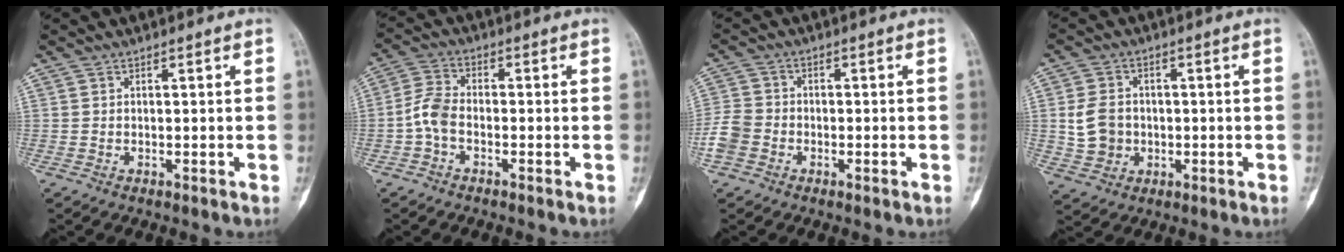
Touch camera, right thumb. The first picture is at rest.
{"total": 5.2, "force": [-1.7, 3.0, 3.9], "torque": [-0.085, 0.020, -0.042]}
{"total": 5.3, "force": [-2.1, 4.1, 2.6], "torque": [-0.051, 0.011, -0.049]}
{"total": 7.1, "force": [-0.1, 6.0, 3.8], "torque": [-0.054, 0.008, 0.002]}